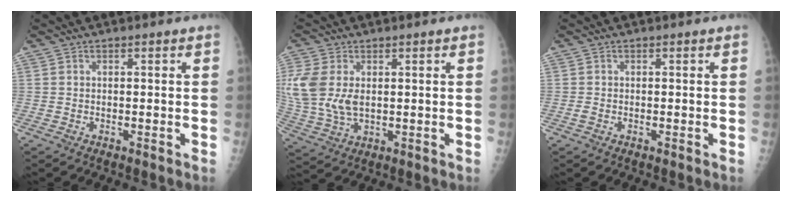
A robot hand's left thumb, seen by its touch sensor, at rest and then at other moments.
{"total": 11.7, "force": [2.0, 7.6, 8.7], "torque": [-0.210, -0.005, 0.046]}
{"total": 1.0, "force": [-0.4, 0.7, 0.6], "torque": [-0.015, -0.001, -0.007]}